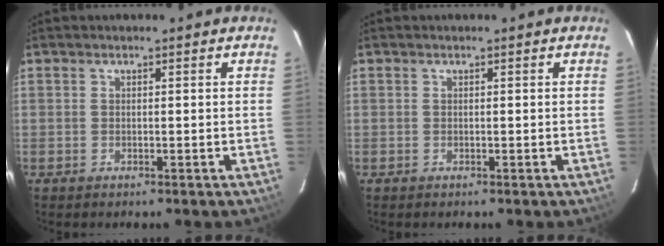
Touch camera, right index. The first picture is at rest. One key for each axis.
{"total": 0.0}